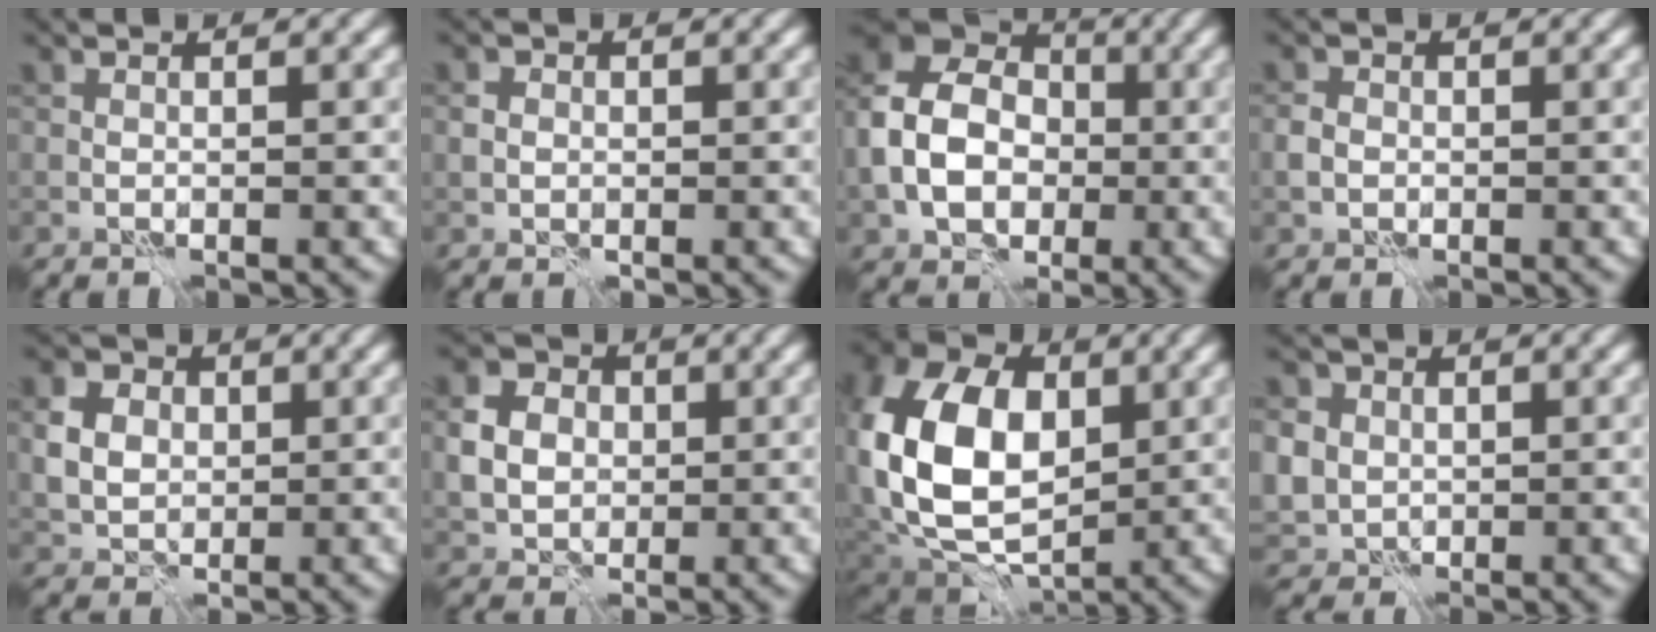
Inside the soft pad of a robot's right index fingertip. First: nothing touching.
{"total": 1.6, "force": [0.0, 1.4, 0.7], "torque": [-0.013, 0.000, -0.003]}
{"total": 9.0, "force": [-1.4, 6.9, 5.5], "torque": [-0.116, 0.001, -0.032]}
{"total": 1.3, "force": [-0.3, 1.2, 0.5], "torque": [-0.010, 0.000, -0.010]}
{"total": 4.4, "force": [0.8, 3.7, 2.3], "torque": [-0.058, 0.007, 0.009]}
{"total": 4.5, "force": [0.3, 3.8, 2.3], "torque": [-0.049, 0.006, 0.004]}
{"total": 13.2, "force": [0.9, 9.2, 9.4], "torque": [-0.210, 0.011, 0.007]}
{"total": 7.3, "force": [1.3, 6.6, 3.0], "torque": [-0.084, 0.019, 0.004]}